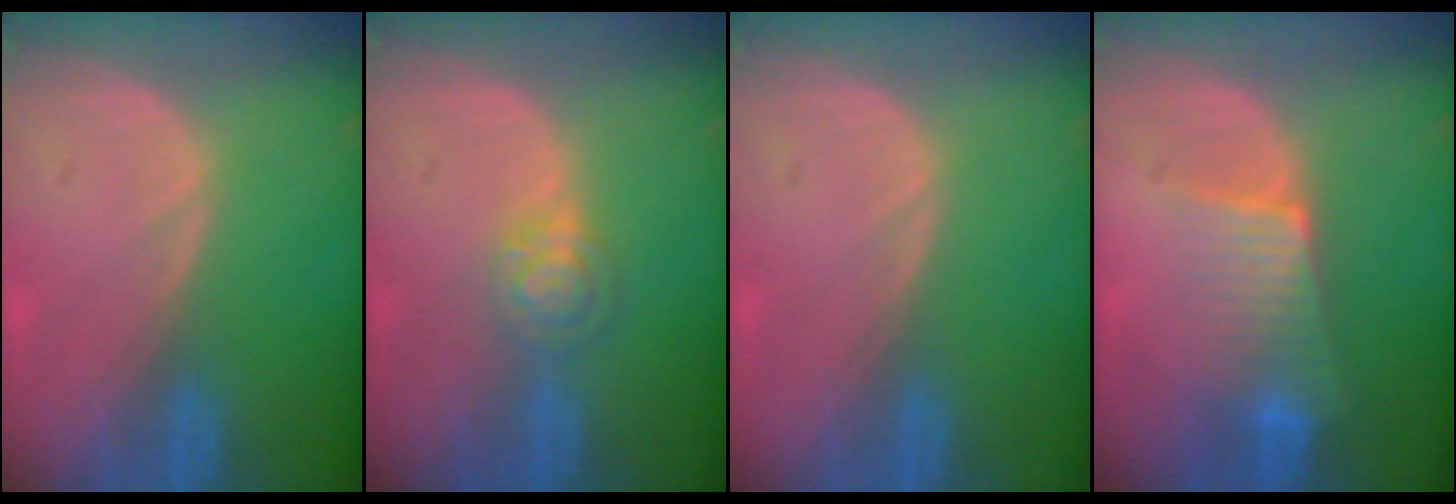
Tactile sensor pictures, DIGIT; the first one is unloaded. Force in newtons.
{"total": 4.0, "press": 3.6, "slide": 1.7}
{"total": 0.0}
{"total": 6.6, "press": 5.9, "slide": 2.9}